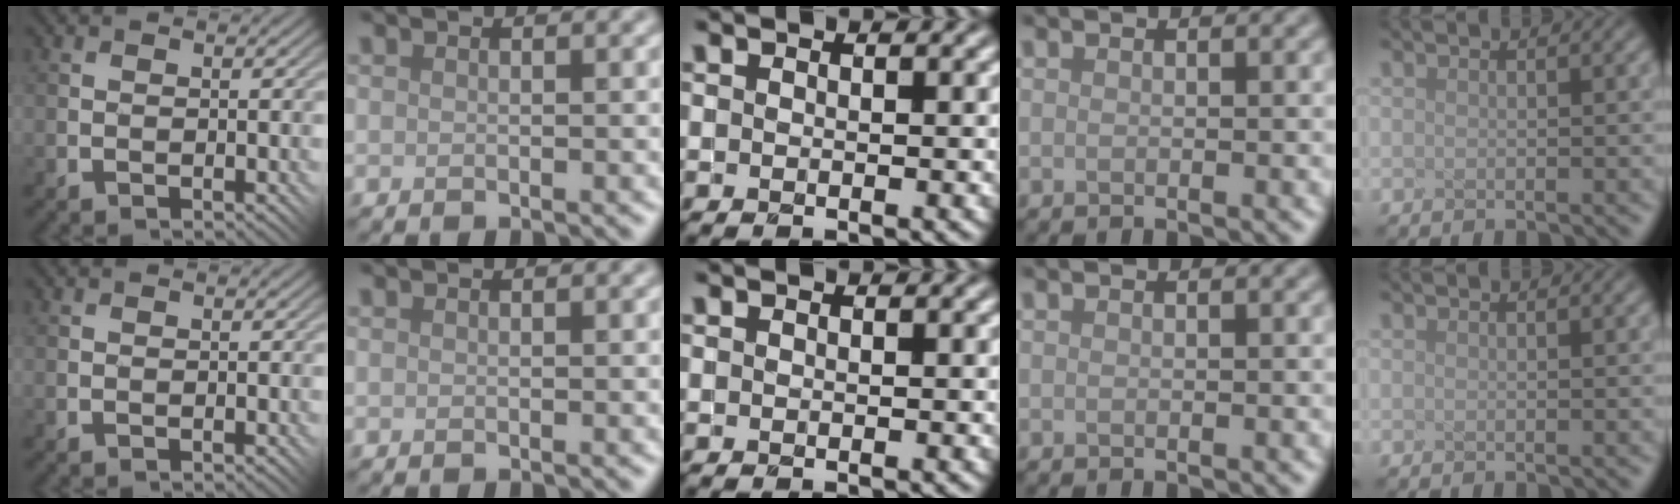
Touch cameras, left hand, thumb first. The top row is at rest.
{}